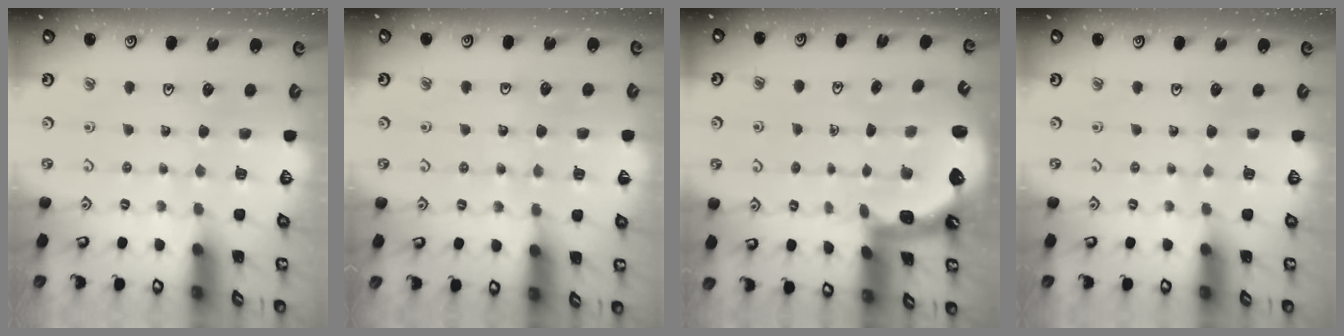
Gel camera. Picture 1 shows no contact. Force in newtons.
{"total": 4.9, "press": 4.9, "slide": 0.6}
{"total": 1.7, "press": 1.5, "slide": 0.7}
{"total": 0.0}